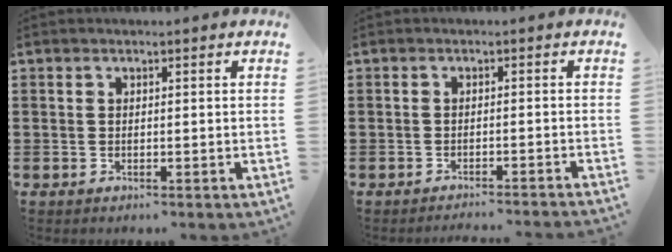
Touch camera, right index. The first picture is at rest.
{"total": 1.7, "force": [-1.7, -0.4, 0.2], "torque": [-0.005, 0.002, -0.034]}